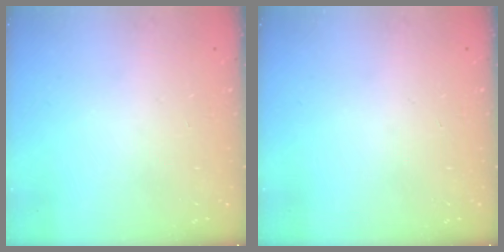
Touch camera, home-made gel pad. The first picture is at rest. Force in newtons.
{"total": 0.0}